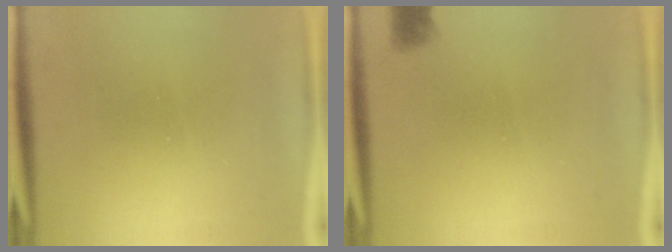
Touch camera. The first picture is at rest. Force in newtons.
{"total": 1.2}